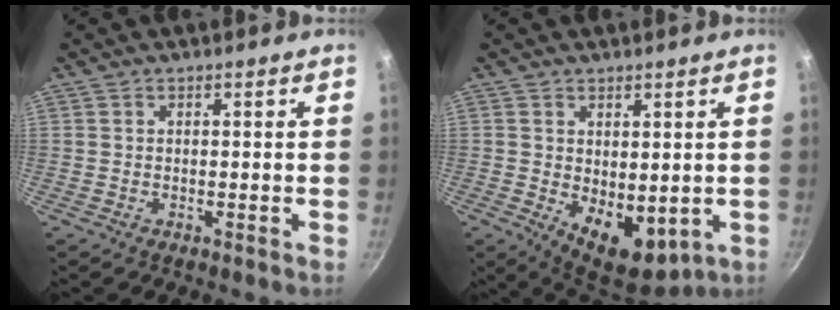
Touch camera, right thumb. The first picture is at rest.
{"total": 9.5, "force": [-0.4, 5.9, 7.5], "torque": [-0.082, -0.022, 0.008]}